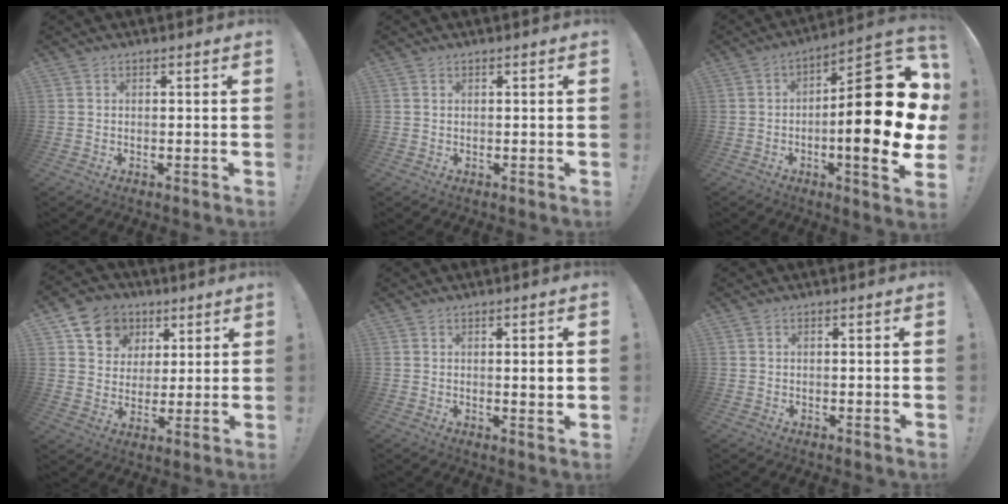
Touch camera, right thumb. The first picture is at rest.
{"total": 0.0}
{"total": 24.6, "force": [-1.3, 7.5, 23.5], "torque": [-0.333, 0.011, -0.023]}
{"total": 11.2, "force": [5.4, 9.3, 3.1], "torque": [-0.038, -0.026, 0.106]}
{"total": 3.0, "force": [0.3, 0.1, 3.0], "torque": [-0.048, -0.003, 0.000]}
{"total": 0.7, "force": [-0.5, -0.1, 0.5], "torque": [-0.018, 0.004, -0.007]}